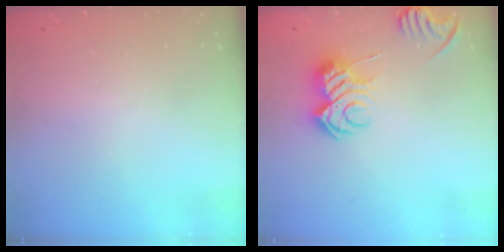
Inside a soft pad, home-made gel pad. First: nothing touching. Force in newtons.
{"total": 9.8, "press": 9.8, "slide": 0.2}